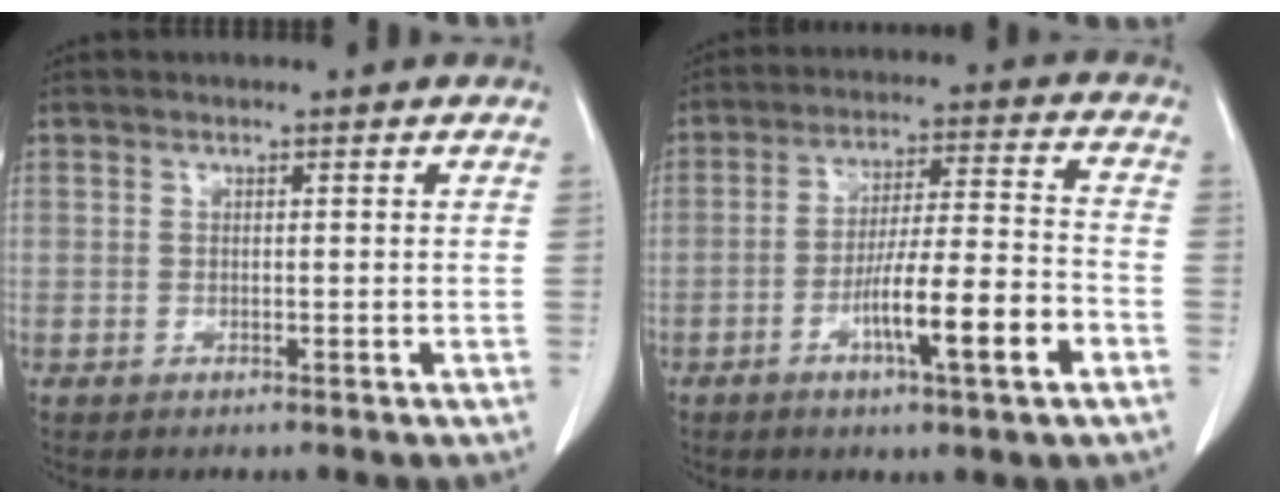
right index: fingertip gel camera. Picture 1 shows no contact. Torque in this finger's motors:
{"motor_torque": [1.59, -0.55, 0.84, 0.21]}